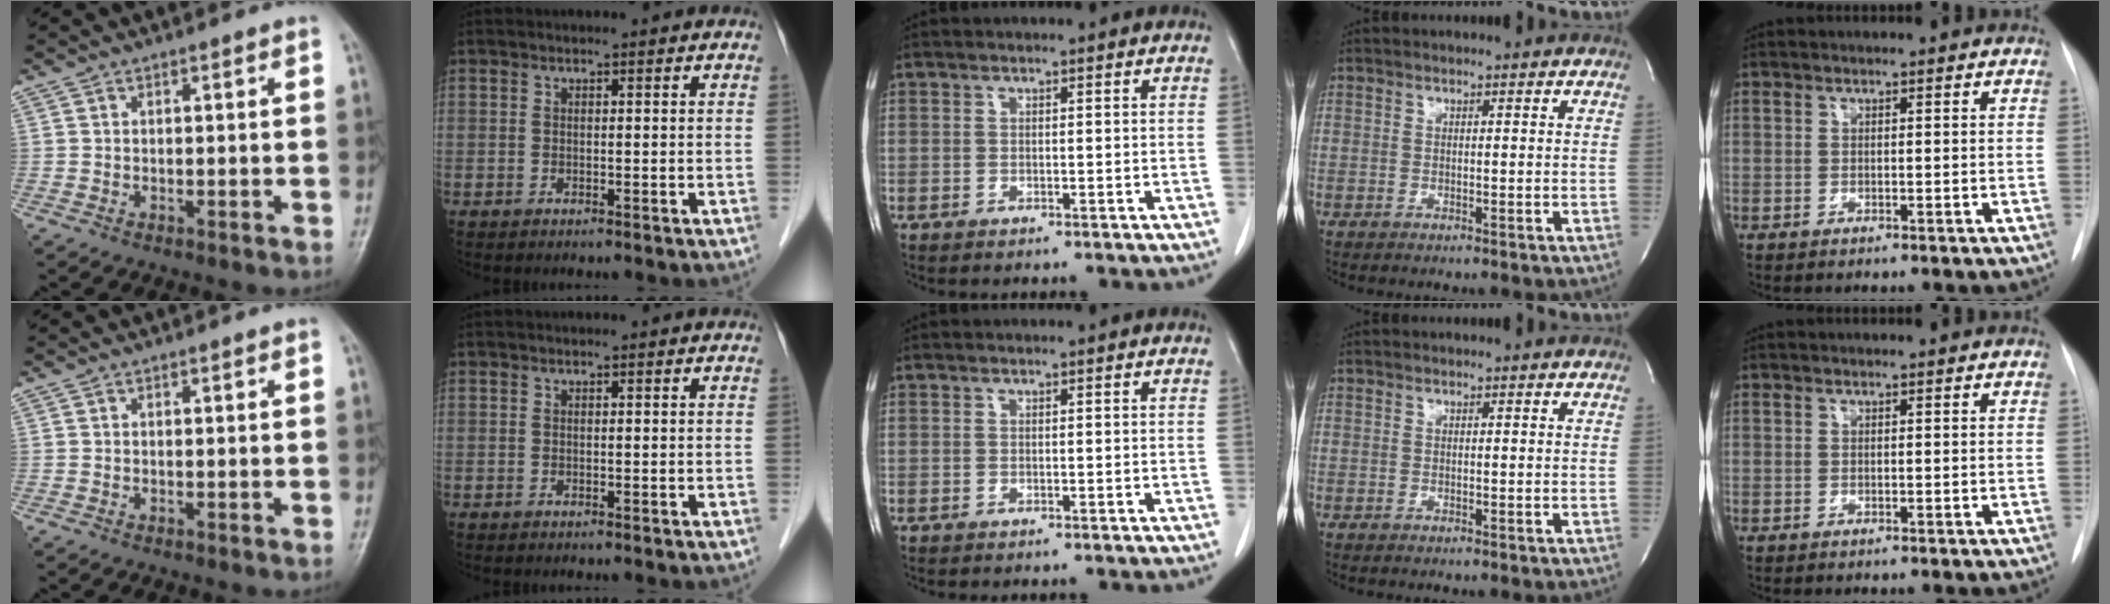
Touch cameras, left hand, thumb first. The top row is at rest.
{}